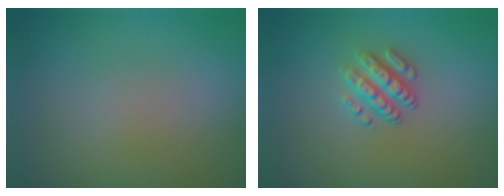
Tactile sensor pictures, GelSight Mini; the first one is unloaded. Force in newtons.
{"total": 2.9, "press": 2.5, "slide": 1.5}